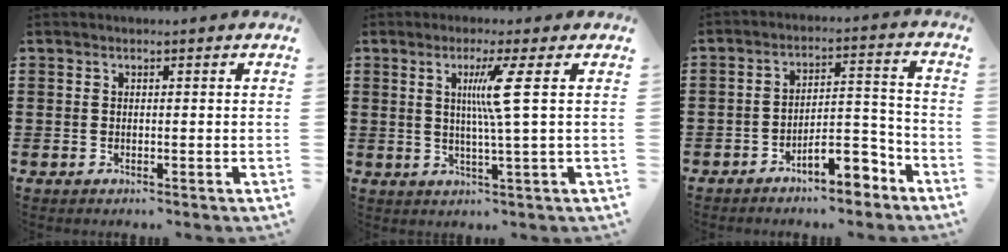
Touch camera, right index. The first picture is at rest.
{"total": 6.1, "force": [1.4, -1.1, 5.8], "torque": [-0.115, -0.009, 0.016]}
{"total": 7.6, "force": [-5.7, 2.1, 4.6], "torque": [-0.074, 0.006, -0.103]}